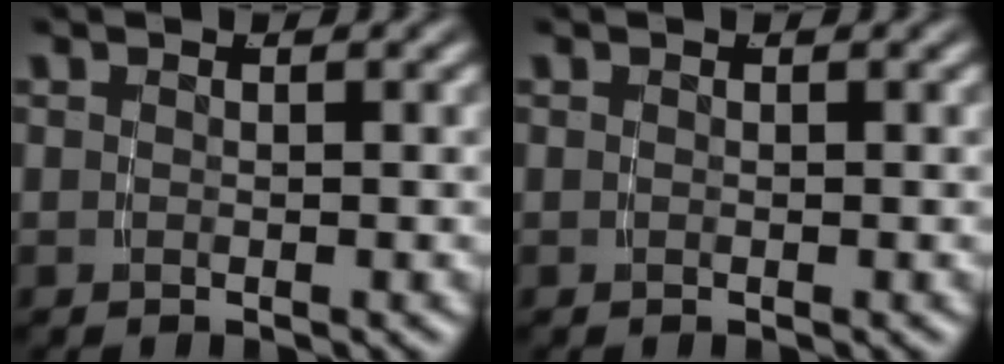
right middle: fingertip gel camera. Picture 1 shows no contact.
{"total": 0.0}